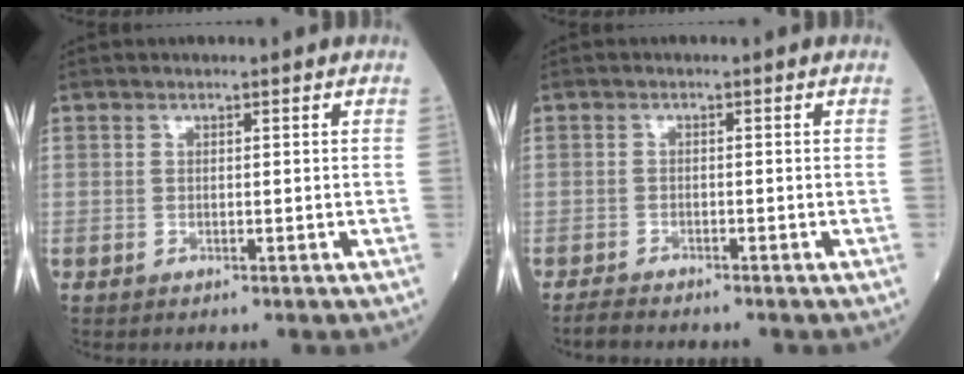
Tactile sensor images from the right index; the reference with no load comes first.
{"total": 3.9, "force": [-3.4, 0.9, 1.5], "torque": [-0.038, -0.013, -0.057]}